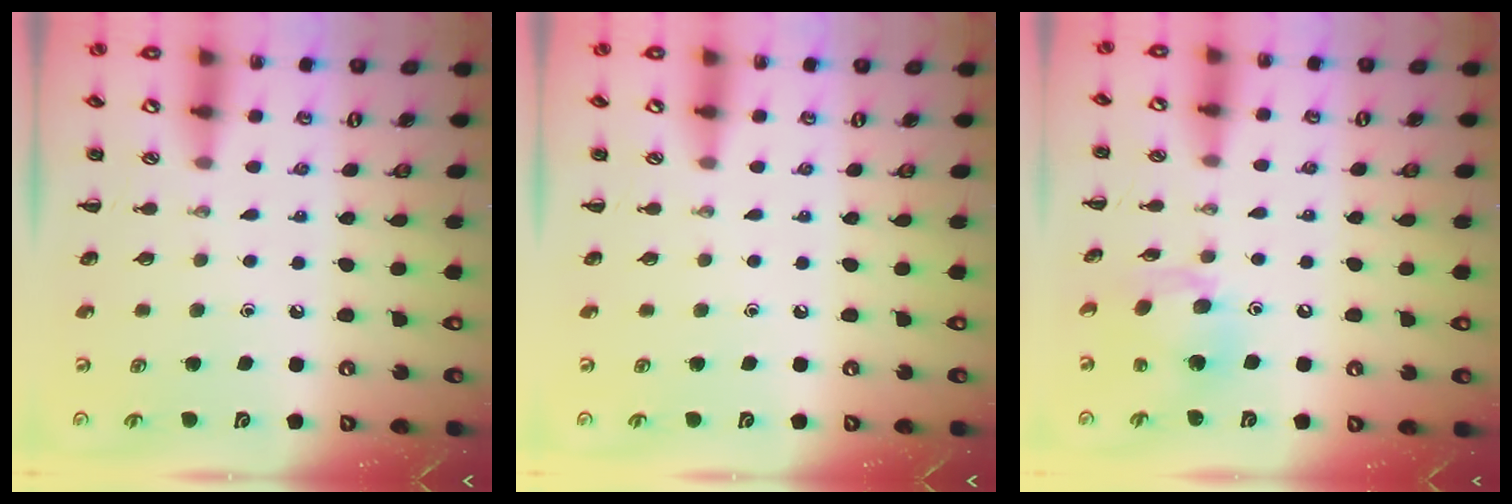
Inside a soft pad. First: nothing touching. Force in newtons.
{"total": 0.0}
{"total": 13.0, "press": 12.5, "slide": 3.3}